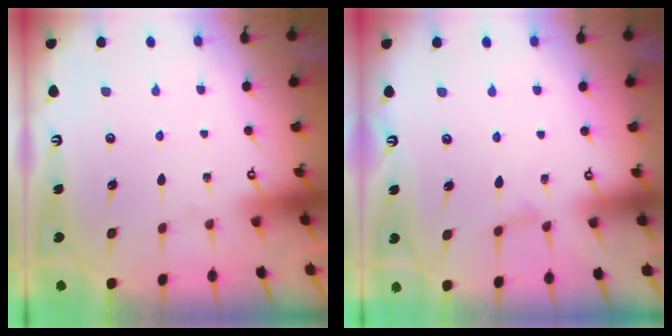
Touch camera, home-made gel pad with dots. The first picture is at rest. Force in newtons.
{"total": 2.1, "press": 2.1, "slide": 0.5}